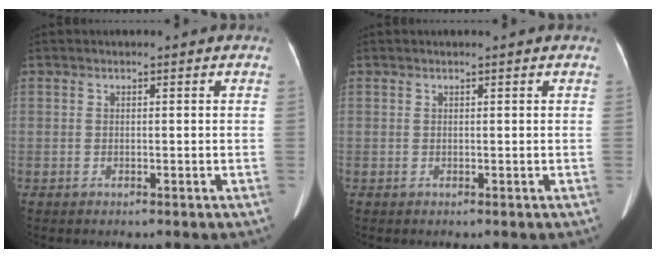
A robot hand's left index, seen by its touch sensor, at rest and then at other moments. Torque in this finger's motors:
{"motor_torque": [-0.27, -0.28, -0.51, 0.00]}